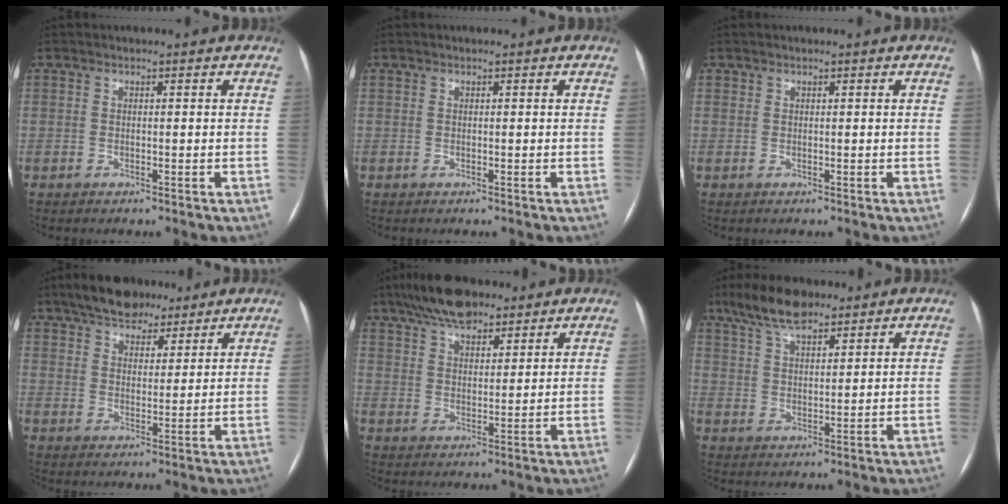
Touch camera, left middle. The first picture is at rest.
{"total": 0.0}
{"total": 0.0}
{"total": 9.2, "force": [7.1, 4.2, 4.1], "torque": [-0.061, 0.020, 0.117]}
{"total": 9.5, "force": [7.3, 3.4, 5.0], "torque": [-0.090, 0.020, 0.129]}
{"total": 8.3, "force": [6.4, 2.4, 4.7], "torque": [-0.093, 0.016, 0.118]}